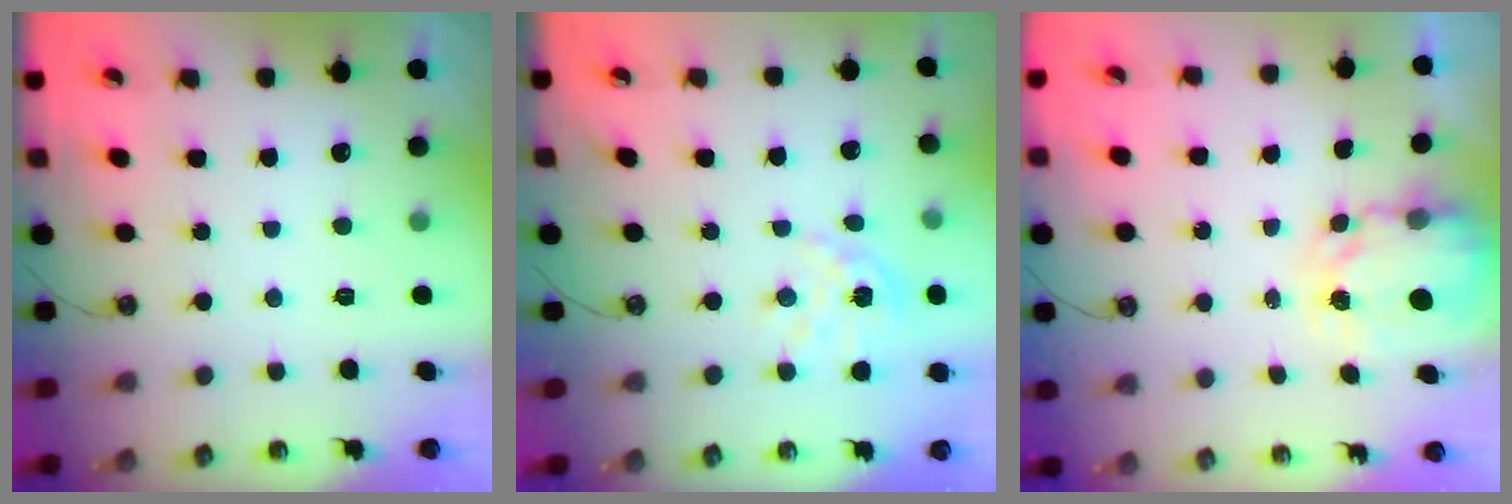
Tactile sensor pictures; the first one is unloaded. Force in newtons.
{"total": 8.2, "press": 8.2, "slide": 0.9}
{"total": 4.4, "press": 4.4, "slide": 0.2}